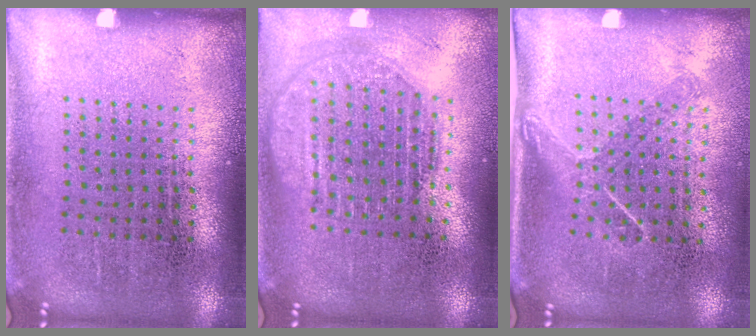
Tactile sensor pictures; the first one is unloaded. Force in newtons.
{"total": 1.8, "press": 1.5, "slide": 1.0}
{"total": 1.2, "press": 0.9, "slide": 0.9}